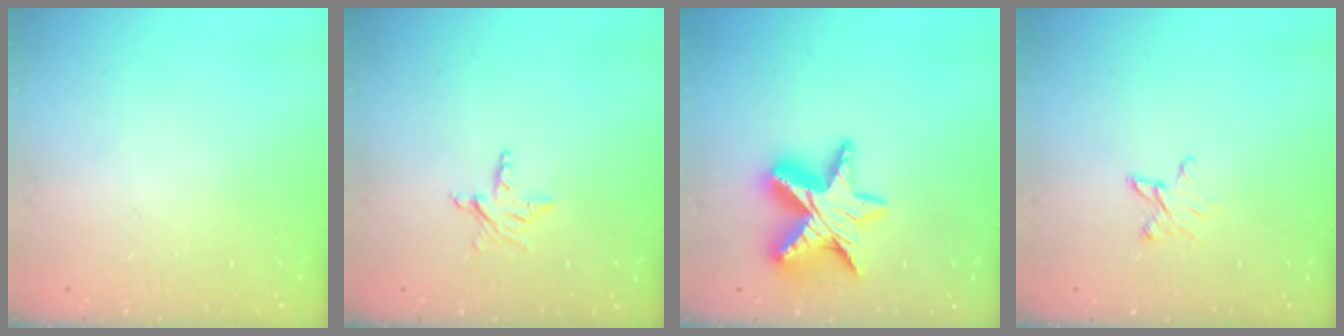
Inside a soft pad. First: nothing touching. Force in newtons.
{"total": 3.7, "press": 3.7, "slide": 0.2}
{"total": 13.4, "press": 13.3, "slide": 1.0}
{"total": 3.2, "press": 3.2, "slide": 0.3}